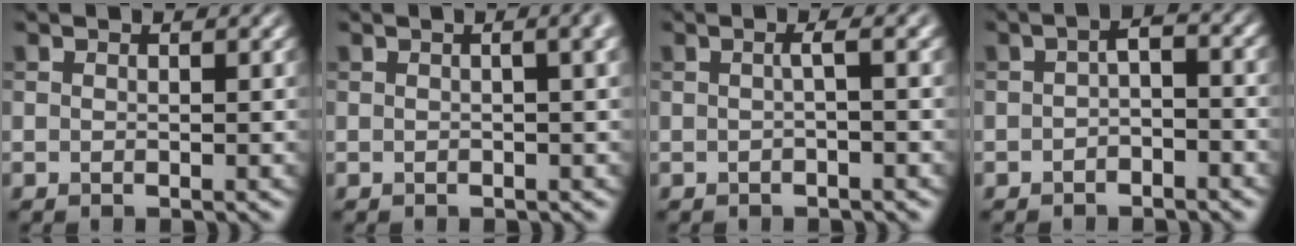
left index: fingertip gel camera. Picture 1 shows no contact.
{"total": 4.4, "force": [1.2, 2.0, 3.7], "torque": [-0.018, 0.024, -0.011]}
{"total": 1.6, "force": [-0.2, 0.4, 1.5], "torque": [-0.024, 0.010, -0.012]}
{"total": 2.2, "force": [-1.0, 1.0, 1.7], "torque": [-0.031, 0.006, -0.023]}